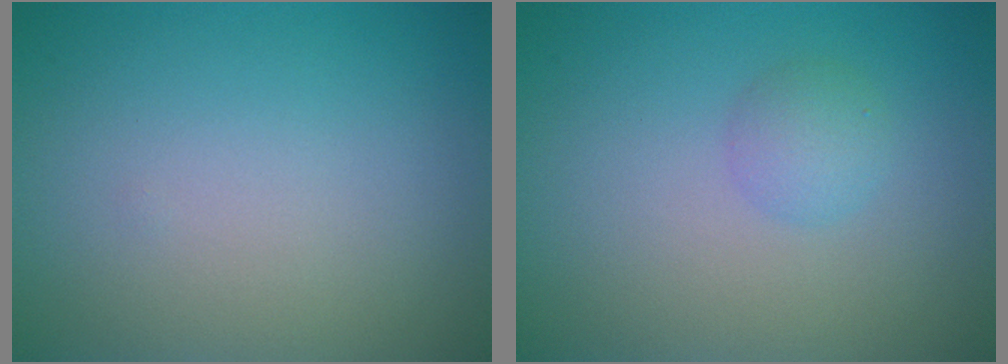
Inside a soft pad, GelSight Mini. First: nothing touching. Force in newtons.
{"total": 1.7, "press": 1.7, "slide": 0.1}